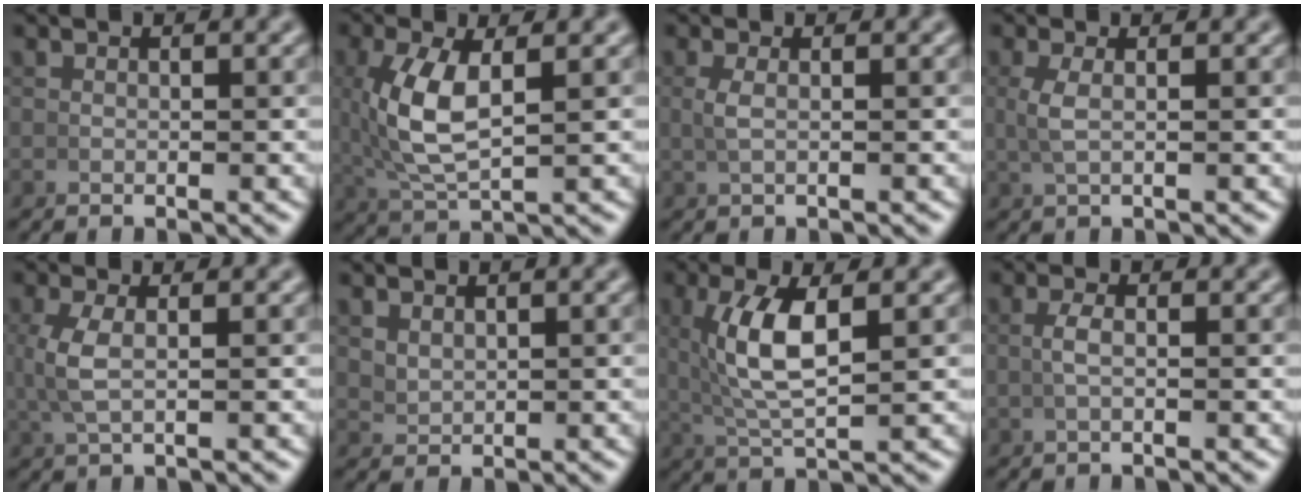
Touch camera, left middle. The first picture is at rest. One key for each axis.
{"total": 5.3, "fx": 0.9, "fy": 2.2, "fz": 4.7, "tx": -0.109, "ty": -0.003, "tz": 0.029}
{"total": 1.3, "fx": 0.4, "fy": 0.0, "fz": 1.2, "tx": -0.033, "ty": 0.002, "tz": 0.011}
{"total": 1.7, "fx": 0.4, "fy": 0.1, "fz": 1.7, "tx": -0.042, "ty": 0.003, "tz": 0.013}
{"total": 2.7, "fx": 0.4, "fy": 0.8, "fz": 2.6, "tx": -0.062, "ty": 0.006, "tz": 0.014}
{"total": 1.2, "fx": 1.0, "fy": 0.5, "fz": 0.6, "tx": -0.009, "ty": 0.000, "tz": 0.030}
{"total": 5.7, "fx": 1.3, "fy": 1.7, "fz": 5.3, "tx": -0.109, "ty": 0.000, "tz": 0.033}
{"total": 1.3, "fx": 0.1, "fy": 0.0, "fz": 1.3, "tx": -0.031, "ty": 0.002, "tz": 0.002}